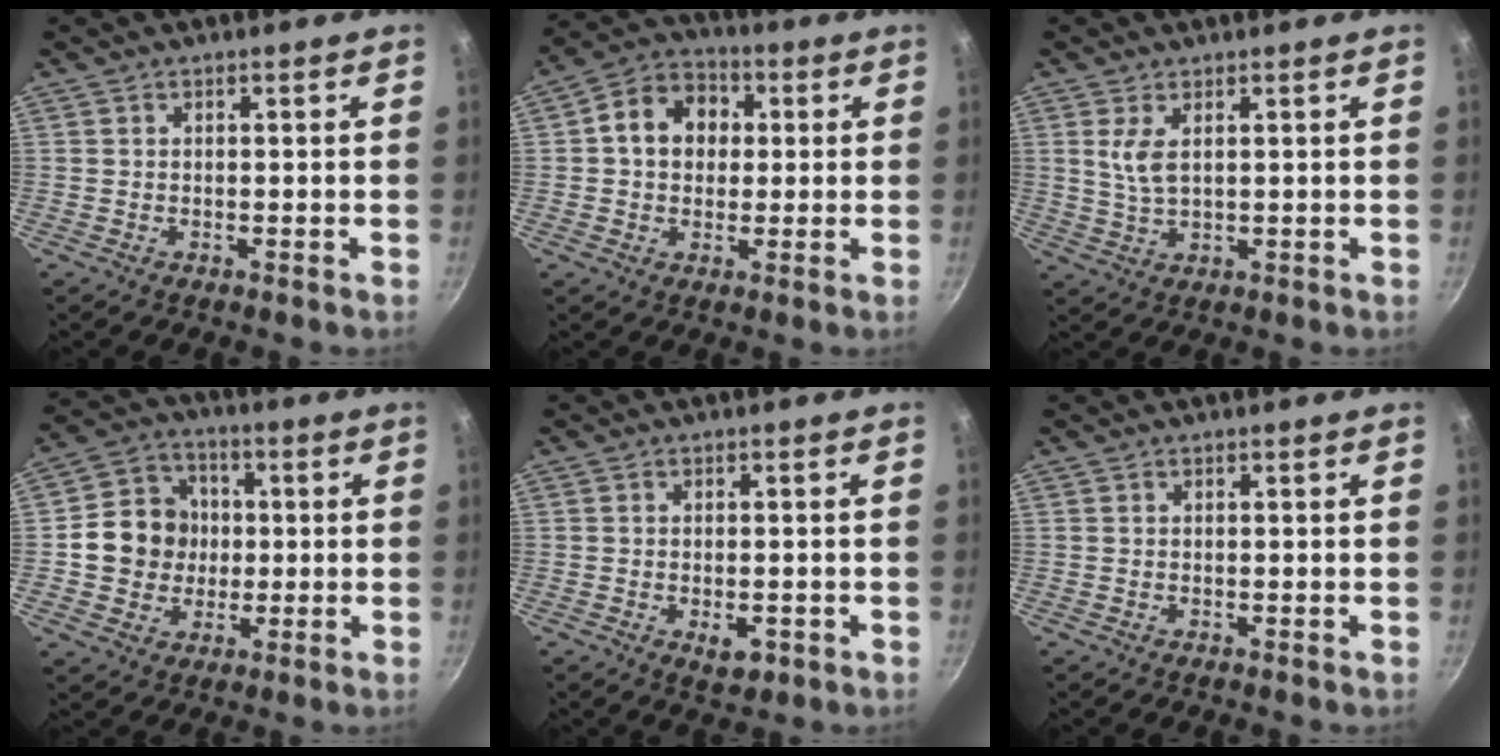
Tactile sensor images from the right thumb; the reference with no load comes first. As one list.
[{"total": 10.3, "force": [1.5, 8.3, 5.8], "torque": [-0.065, 0.020, 0.007]}, {"total": 4.4, "force": [1.4, 1.9, 3.7], "torque": [-0.076, -0.011, 0.032]}, {"total": 11.8, "force": [0.1, 10.7, 4.8], "torque": [-0.048, 0.021, -0.007]}, {"total": 3.9, "force": [-1.3, 2.1, 3.0], "torque": [-0.037, 0.001, -0.014]}, {"total": 0.0}]